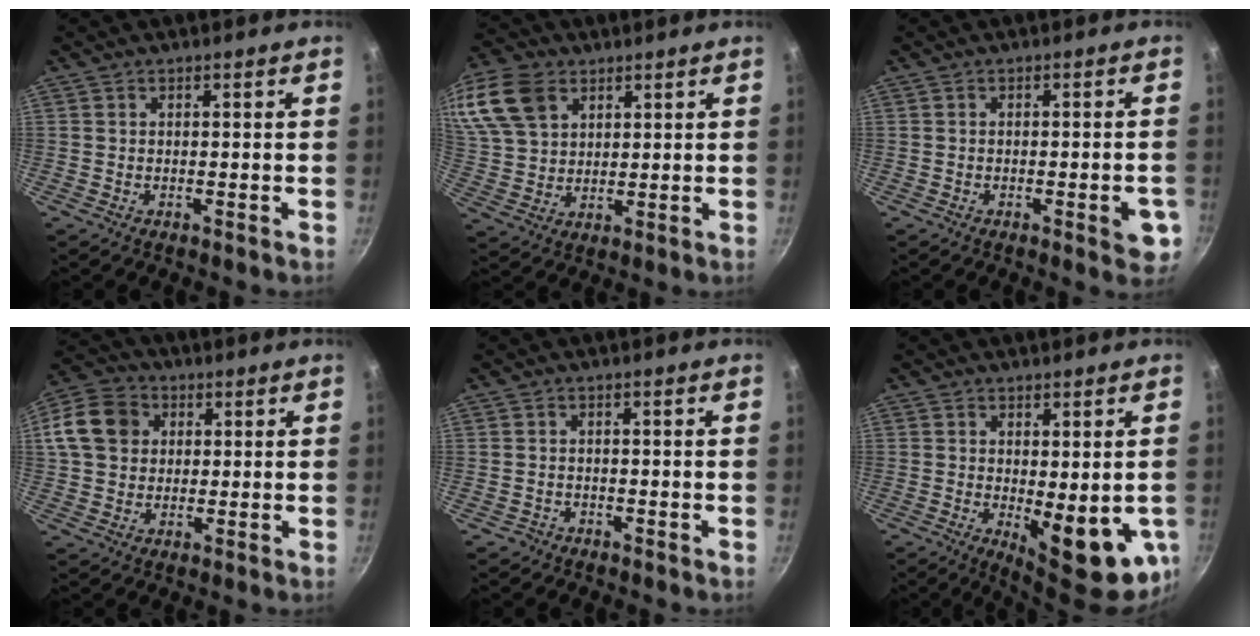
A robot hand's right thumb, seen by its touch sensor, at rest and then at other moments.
{"total": 16.5, "force": [8.0, 11.3, 9.0], "torque": [-0.194, 0.000, 0.159]}
{"total": 5.2, "force": [-1.8, 1.6, 4.6], "torque": [-0.045, 0.004, -0.022]}
{"total": 11.5, "force": [2.5, 9.5, 6.0], "torque": [-0.092, 0.016, 0.031]}
{"total": 1.3, "force": [-0.9, 0.9, 0.1], "torque": [-0.004, 0.014, -0.010]}
{"total": 13.4, "force": [-2.2, 5.1, 12.2], "torque": [-0.133, -0.016, -0.014]}